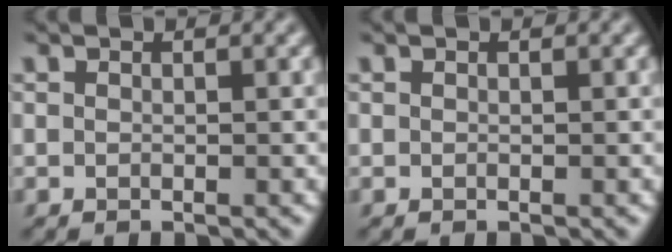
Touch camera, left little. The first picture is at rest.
{"total": 0.0}